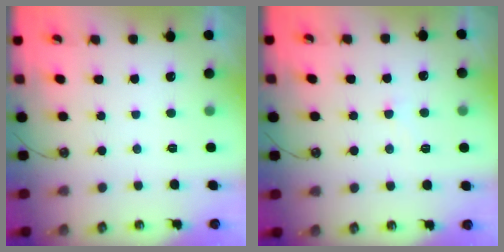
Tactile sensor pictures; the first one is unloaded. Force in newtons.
{"total": 2.8, "press": 2.8, "slide": 0.4}